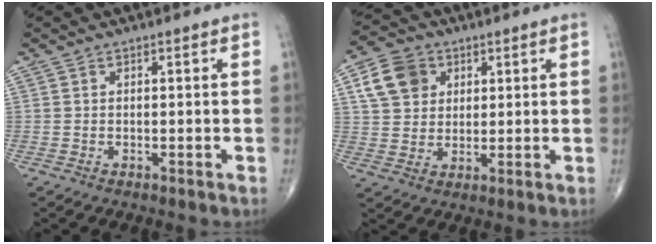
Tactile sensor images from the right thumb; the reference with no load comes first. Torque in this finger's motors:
{"motor_torque": [-0.46, 1.62, 0.39, 0.10, 0.04]}